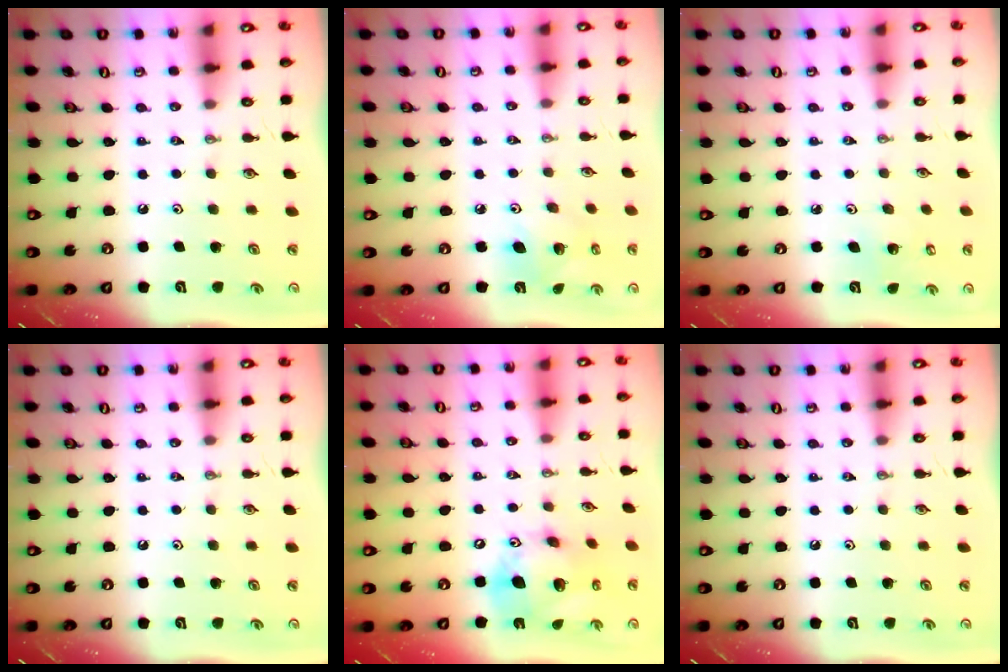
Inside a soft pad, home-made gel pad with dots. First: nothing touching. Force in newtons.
{"total": 7.8, "press": 7.8, "slide": 0.3}
{"total": 2.7, "press": 2.7, "slide": 0.2}
{"total": 0.0}
{"total": 16.9, "press": 16.6, "slide": 3.2}
{"total": 0.0}